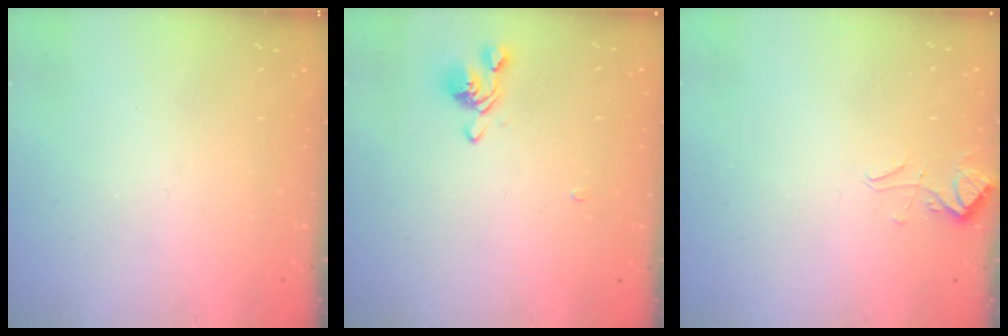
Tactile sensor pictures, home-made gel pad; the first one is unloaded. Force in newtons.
{"total": 2.0, "press": 1.9, "slide": 0.8}
{"total": 2.8, "press": 2.8, "slide": 0.5}